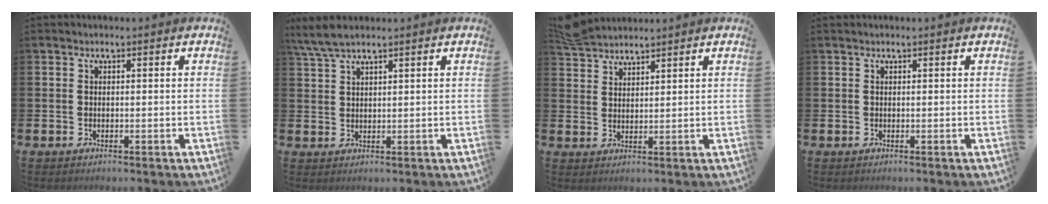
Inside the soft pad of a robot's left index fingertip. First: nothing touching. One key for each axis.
{"total": 4.3, "fx": 3.6, "fy": 0.8, "fz": 2.2, "tx": -0.053, "ty": -0.004, "tz": 0.067}
{"total": 4.1, "fx": 4.0, "fy": 0.6, "fz": 0.3, "tx": -0.011, "ty": -0.015, "tz": 0.075}
{"total": 0.0}